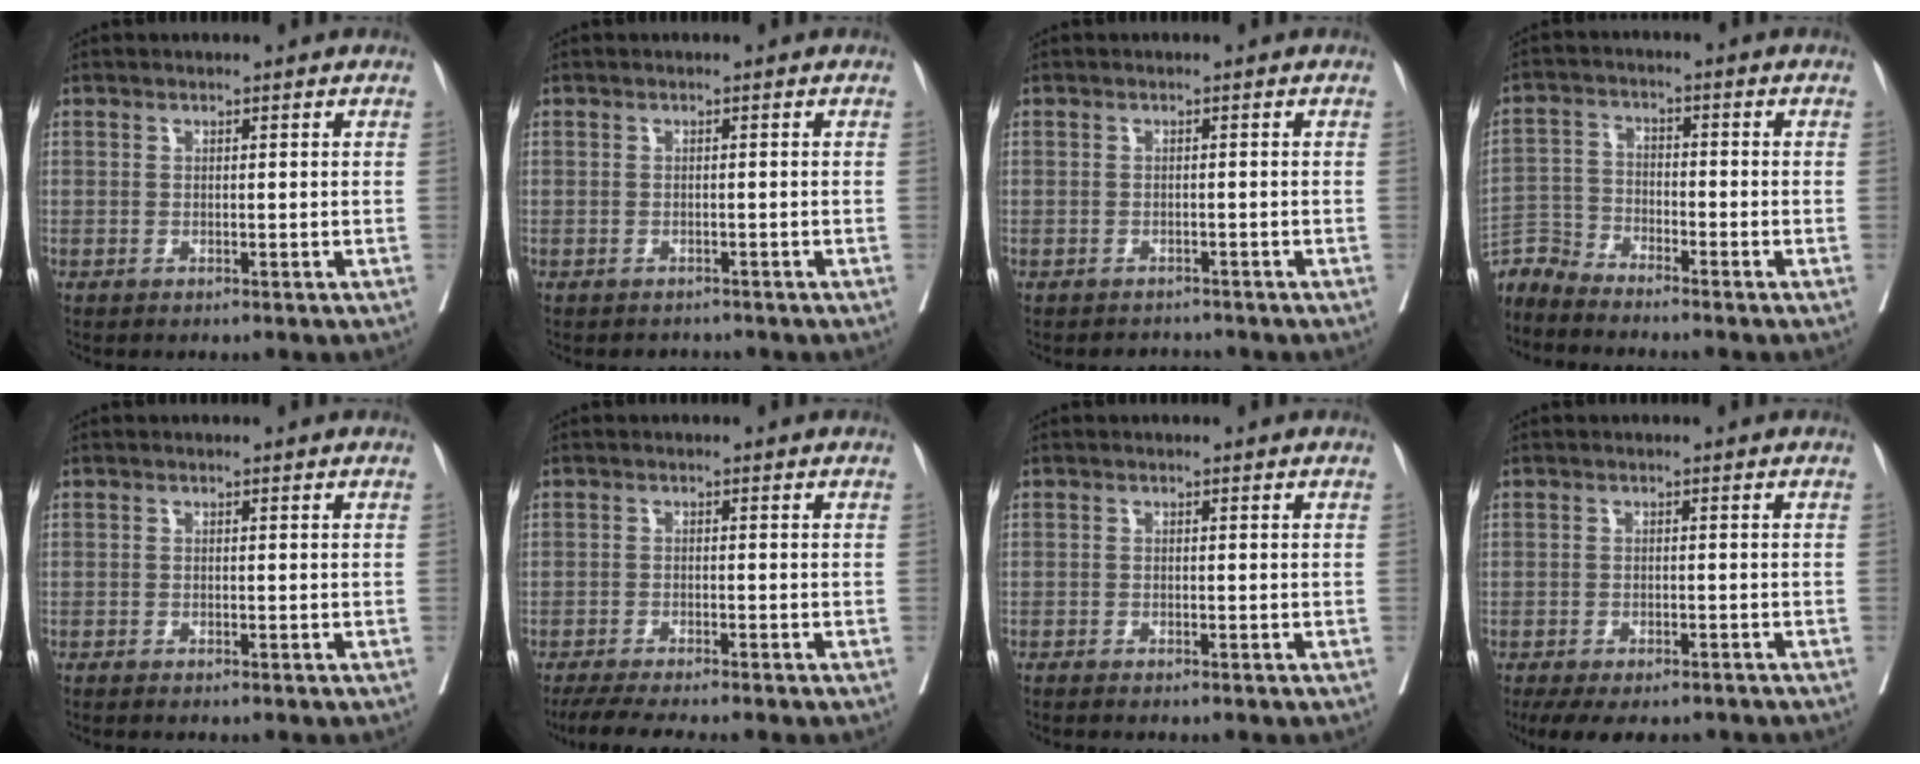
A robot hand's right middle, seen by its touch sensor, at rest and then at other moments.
{"total": 1.2, "force": [-1.1, 0.3, -0.3], "torque": [0.000, -0.003, -0.020]}
{"total": 1.6, "force": [-1.5, 0.3, -0.5], "torque": [0.007, -0.005, -0.023]}
{"total": 6.1, "force": [-6.1, -0.5, -0.3], "torque": [0.003, 0.002, -0.124]}
{"total": 1.7, "force": [-1.5, -0.2, 0.8], "torque": [-0.011, -0.001, -0.022]}
{"total": 7.2, "force": [-6.2, -0.5, 3.7], "torque": [-0.047, -0.017, -0.100]}
{"total": 2.6, "force": [-2.3, -0.3, 1.2], "torque": [-0.016, -0.001, -0.033]}
{"total": 10.7, "force": [-8.9, 3.5, 4.7], "torque": [-0.083, -0.007, -0.119]}